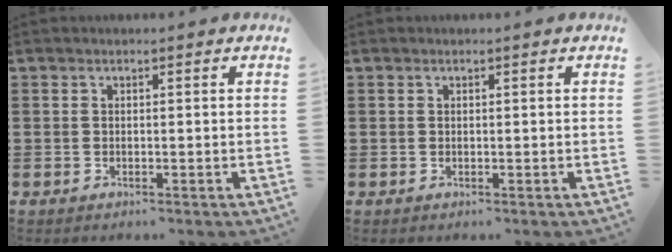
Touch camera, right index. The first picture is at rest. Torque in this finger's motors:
{"motor_torque": [0.08, 0.19, 0.02, -0.01]}